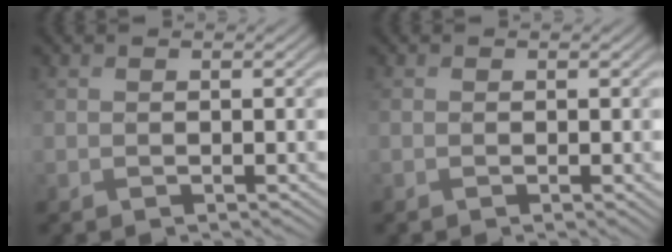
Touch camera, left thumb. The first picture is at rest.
{"total": 0.0}